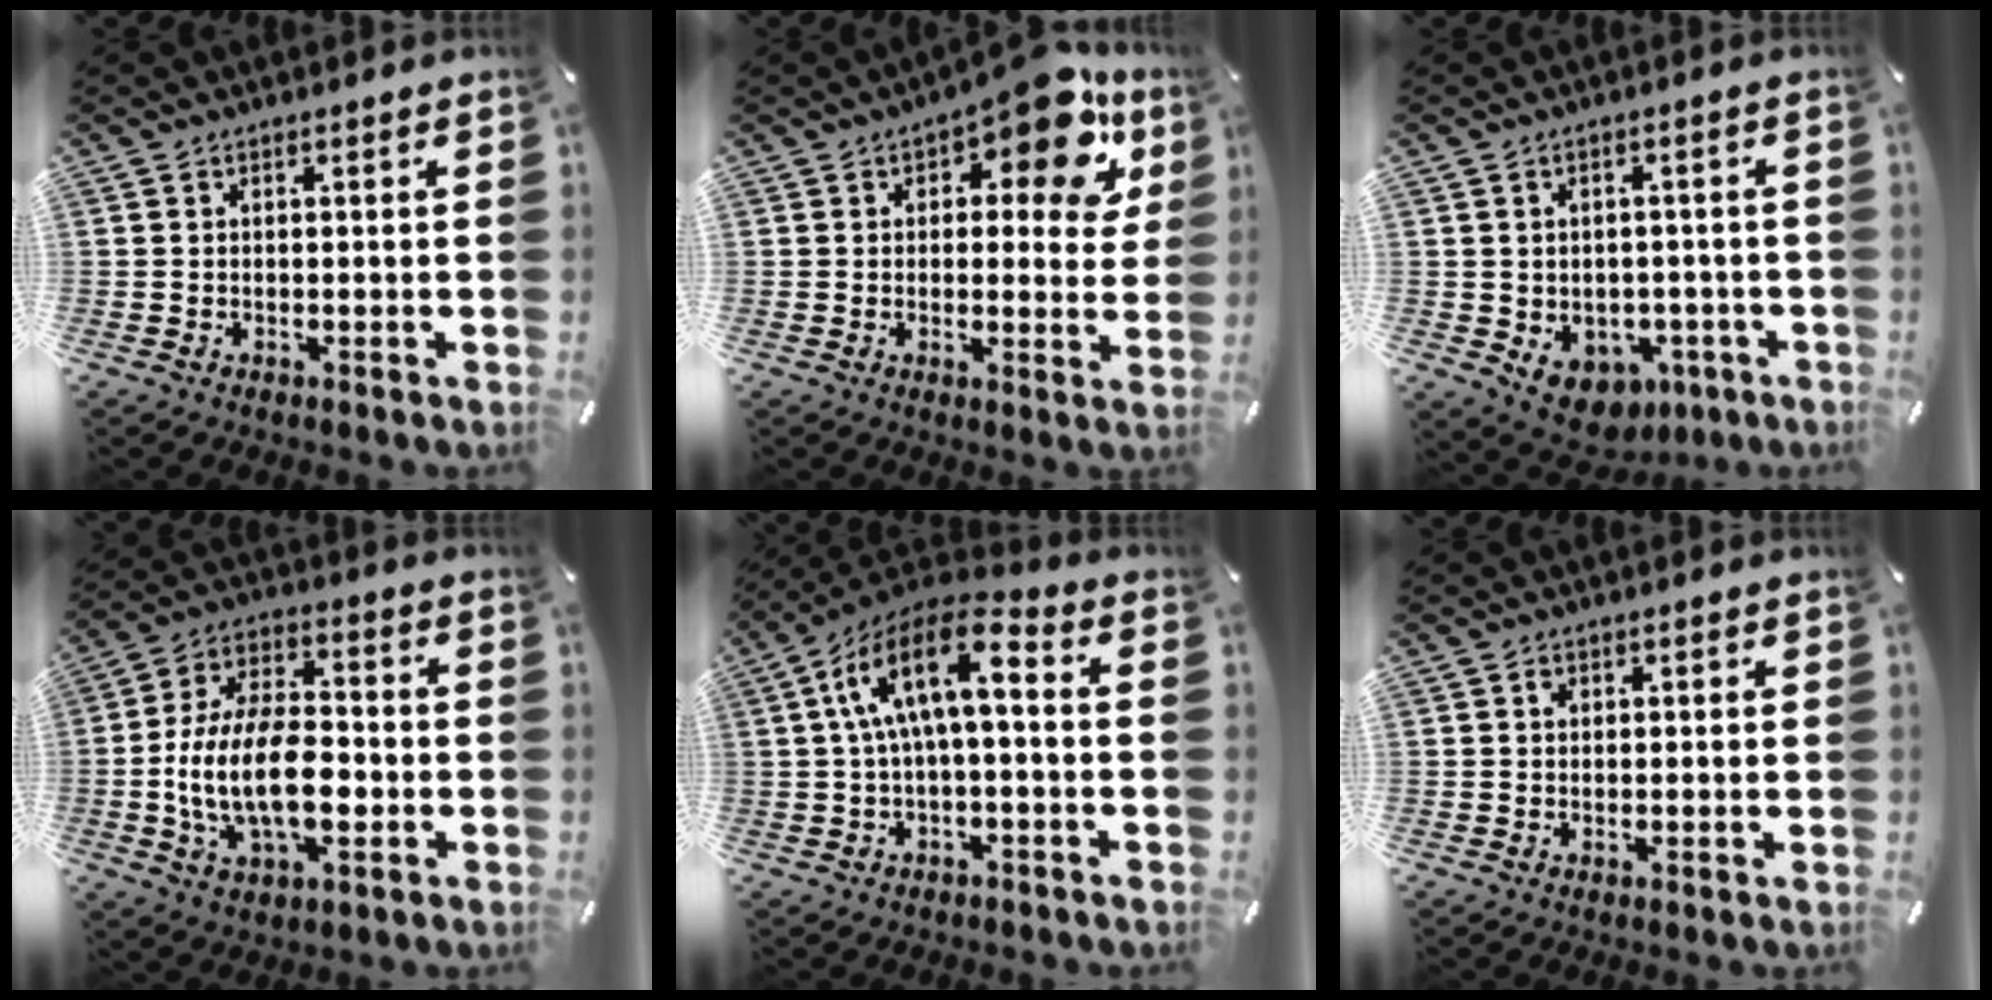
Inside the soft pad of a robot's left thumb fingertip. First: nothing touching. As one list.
[{"total": 14.0, "force": [7.9, 5.9, 9.9], "torque": [-0.125, -0.046, 0.129]}, {"total": 6.1, "force": [-1.7, 5.3, 2.5], "torque": [-0.037, 0.009, -0.023]}, {"total": 17.1, "force": [-3.8, 9.8, 13.5], "torque": [-0.272, 0.005, -0.067]}, {"total": 14.0, "force": [2.0, 6.2, 12.4], "torque": [-0.233, -0.007, 0.032]}, {"total": 1.0, "force": [0.2, 0.9, 0.4], "torque": [0.000, 0.000, 0.003]}]